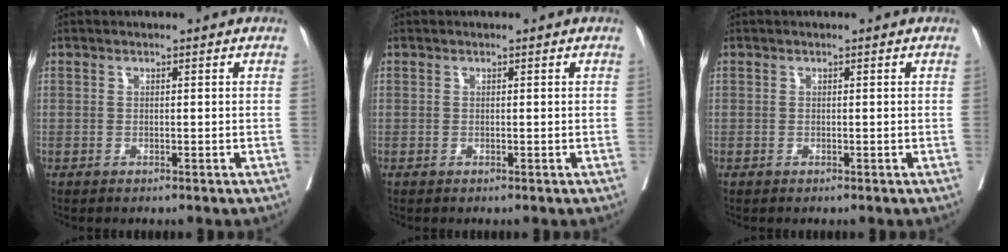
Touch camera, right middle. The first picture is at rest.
{"total": 0.0}
{"total": 0.0}